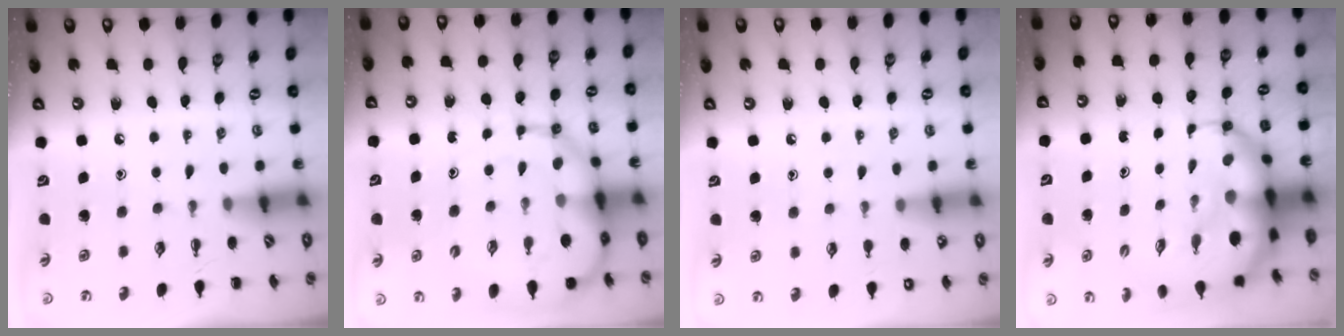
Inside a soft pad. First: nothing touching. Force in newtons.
{"total": 12.6, "press": 12.1, "slide": 3.4}
{"total": 6.4, "press": 6.0, "slide": 2.1}
{"total": 11.8, "press": 11.3, "slide": 3.3}